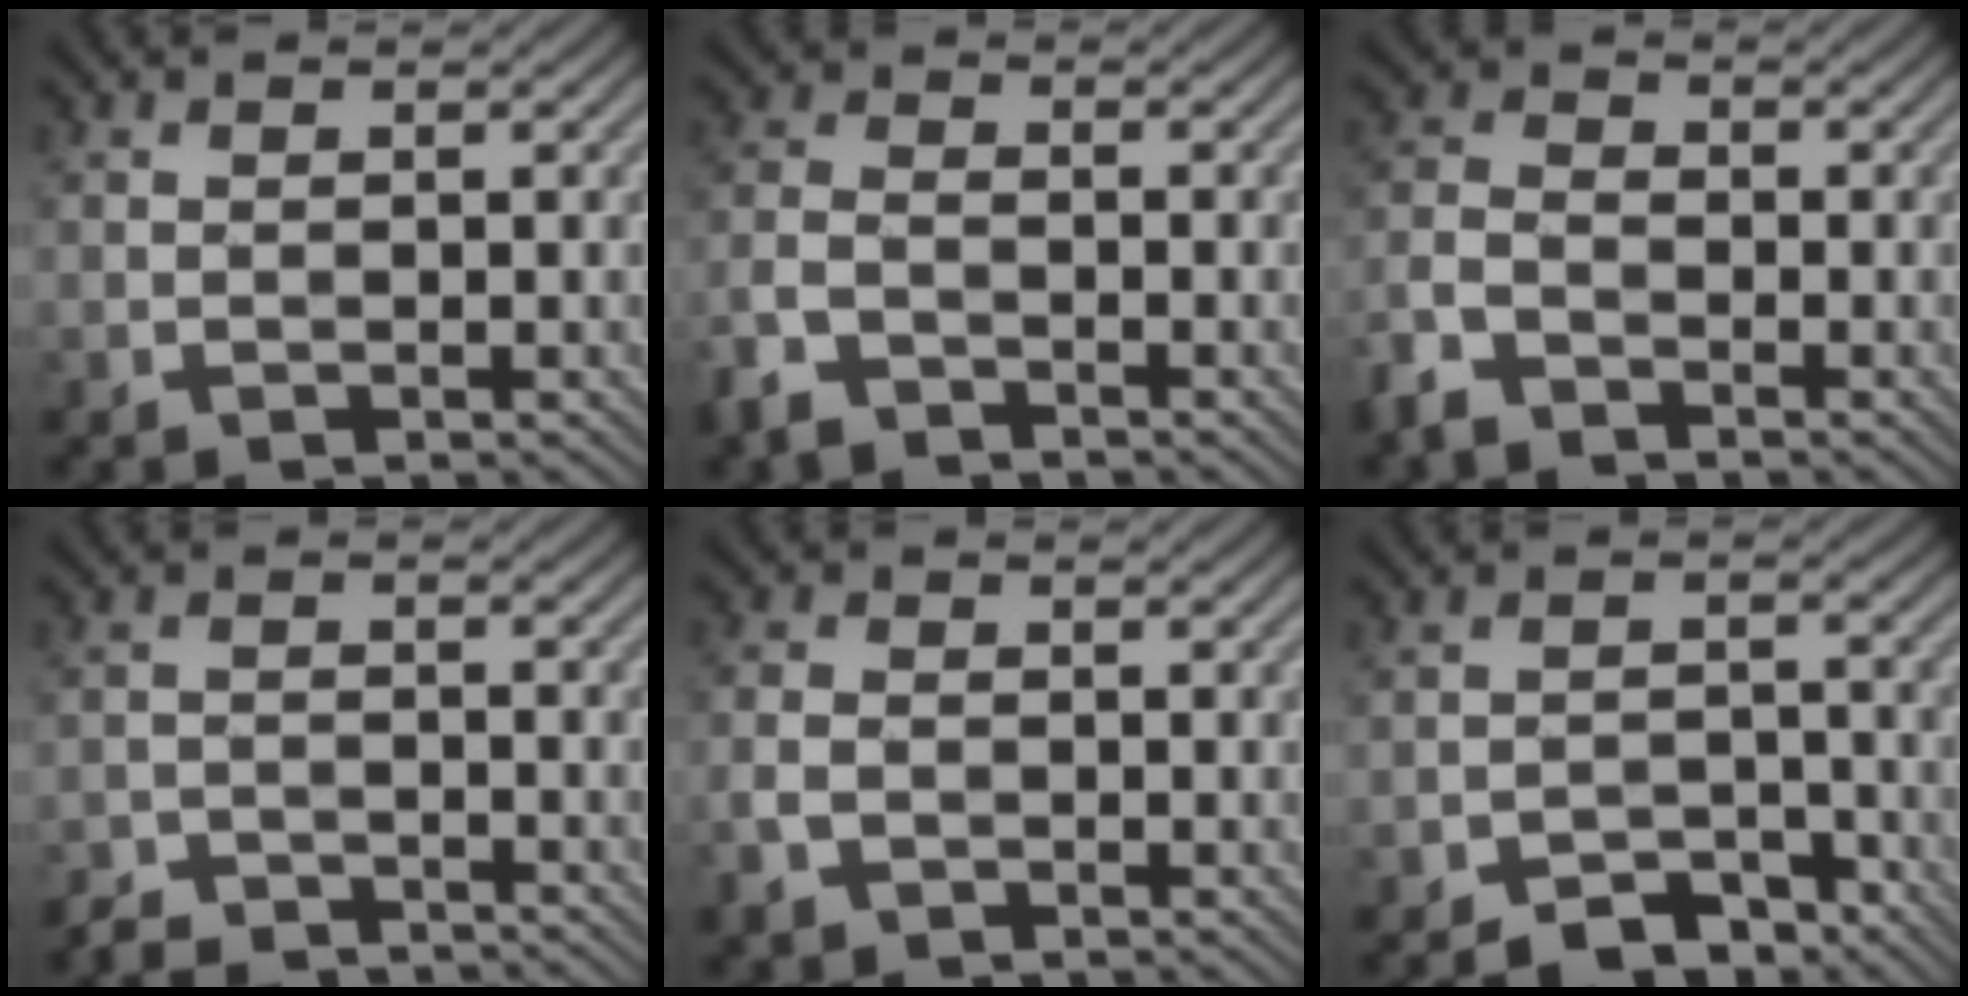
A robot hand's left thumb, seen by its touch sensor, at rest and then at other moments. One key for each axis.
{"total": 4.8, "fx": -3.5, "fy": 2.2, "fz": 2.5, "tx": -0.062, "ty": -0.006, "tz": -0.084}
{"total": 5.1, "fx": -3.6, "fy": 2.5, "fz": 2.5, "tx": -0.064, "ty": -0.003, "tz": -0.091}
{"total": 4.0, "fx": -3.8, "fy": 0.9, "fz": 0.8, "tx": -0.010, "ty": -0.002, "tz": -0.077}
{"total": 3.3, "fx": -1.7, "fy": 2.3, "fz": 1.7, "tx": -0.049, "ty": -0.006, "tz": -0.042}
{"total": 5.3, "fx": -4.5, "fy": 2.3, "fz": 1.7, "tx": -0.020, "ty": 0.005, "tz": -0.075}